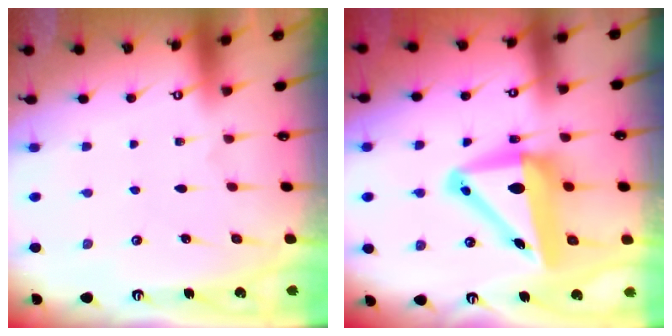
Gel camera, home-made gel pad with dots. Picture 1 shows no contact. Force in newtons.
{"total": 13.6, "press": 13.3, "slide": 2.6}